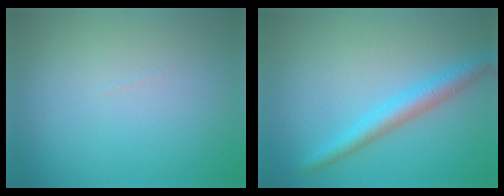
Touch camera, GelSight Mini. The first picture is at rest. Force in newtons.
{"total": 3.2, "press": 3.2, "slide": 0.2}